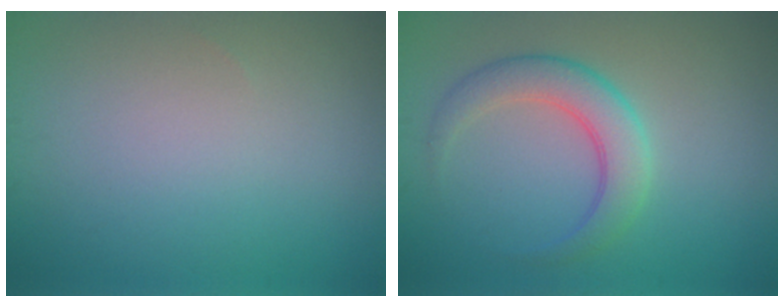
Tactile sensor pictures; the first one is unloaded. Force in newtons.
{"total": 4.2, "press": 4.2, "slide": 0.1}